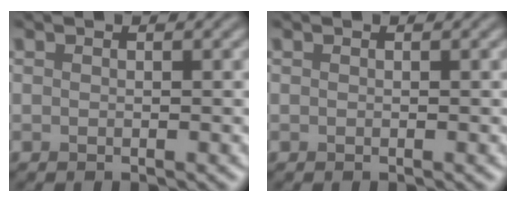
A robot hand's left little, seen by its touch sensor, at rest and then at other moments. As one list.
[{"total": 0.0}]